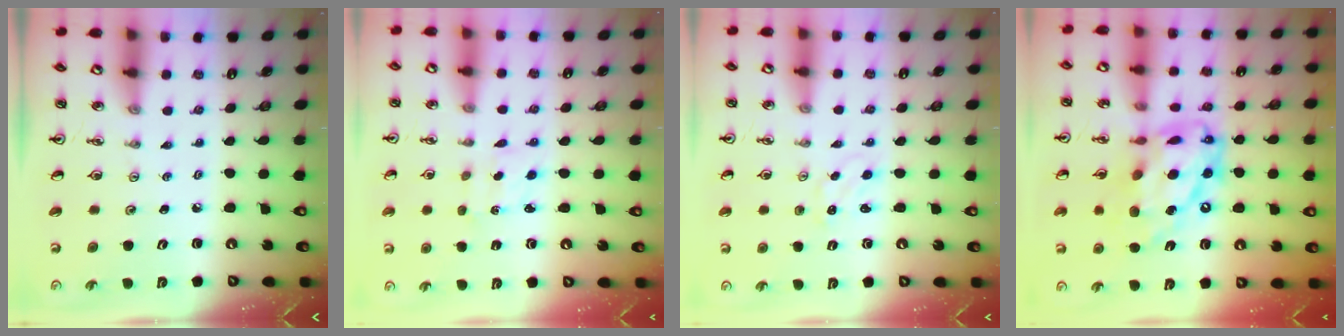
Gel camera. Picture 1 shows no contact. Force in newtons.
{"total": 2.0, "press": 1.9, "slide": 0.7}
{"total": 1.1, "press": 1.1, "slide": 0.2}
{"total": 20.8, "press": 20.7, "slide": 2.1}